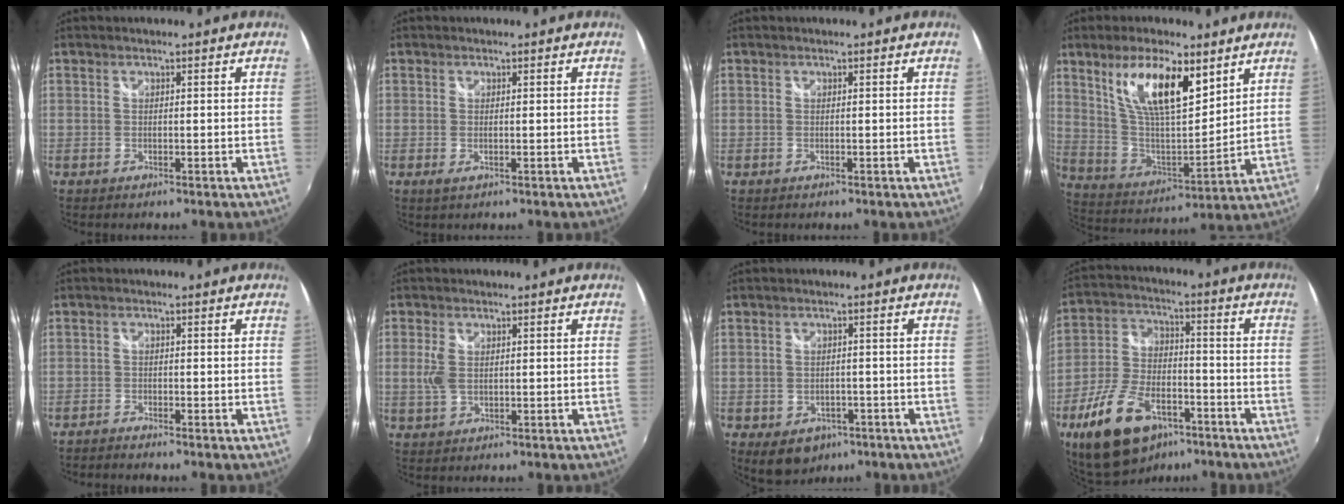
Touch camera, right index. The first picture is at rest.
{"total": 1.1, "force": [-0.2, 0.3, 1.0], "torque": [-0.019, -0.003, -0.003]}
{"total": 0.0}
{"total": 16.5, "force": [9.3, 5.6, 12.4], "torque": [-0.224, 0.001, 0.179]}
{"total": 1.6, "force": [-1.5, -0.1, 0.3], "torque": [-0.016, -0.008, -0.033]}
{"total": 3.4, "force": [0.5, 2.0, 2.7], "torque": [-0.059, 0.001, 0.010]}
{"total": 7.0, "force": [-3.6, 5.2, 3.1], "torque": [-0.063, -0.009, -0.038]}
{"total": 17.5, "force": [-10.4, 9.1, 10.8], "torque": [-0.229, -0.011, -0.179]}